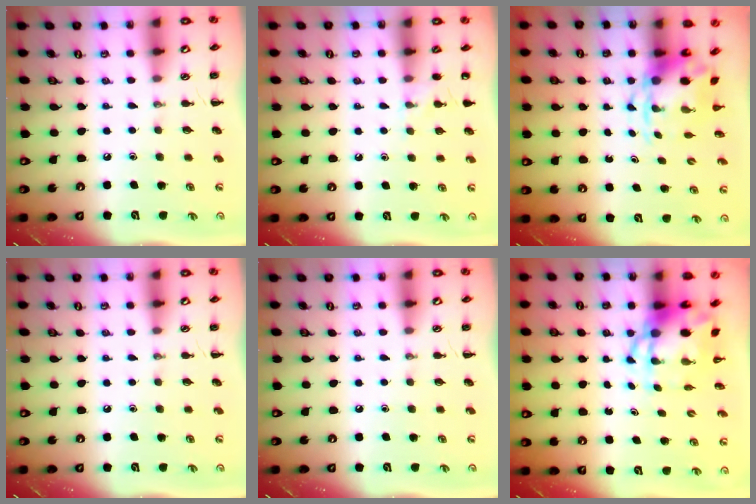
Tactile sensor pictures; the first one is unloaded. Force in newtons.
{"total": 4.8, "press": 4.5, "slide": 1.4}
{"total": 3.8, "press": 3.7, "slide": 0.9}
{"total": 0.0}
{"total": 0.0}
{"total": 6.0, "press": 5.8, "slide": 1.6}